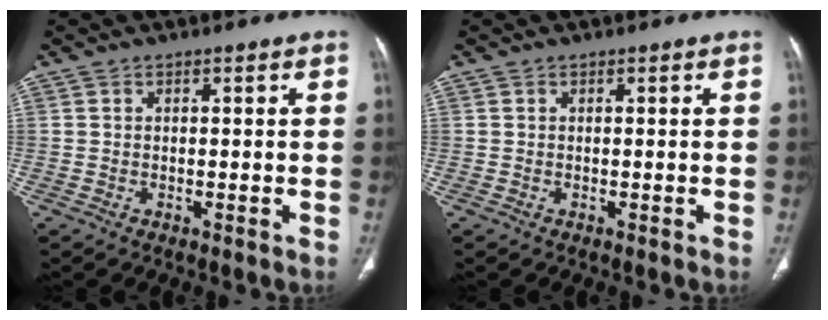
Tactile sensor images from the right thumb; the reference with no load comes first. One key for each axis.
{"total": 0.0}